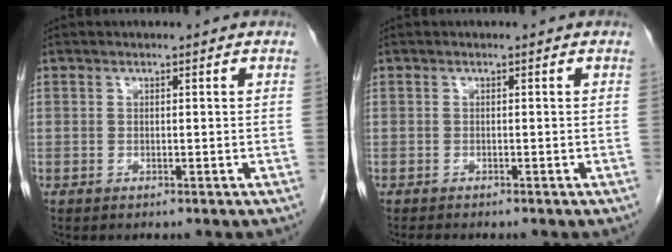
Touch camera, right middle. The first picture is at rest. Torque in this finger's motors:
{"motor_torque": [0.04, 0.00, -0.01, 0.00]}